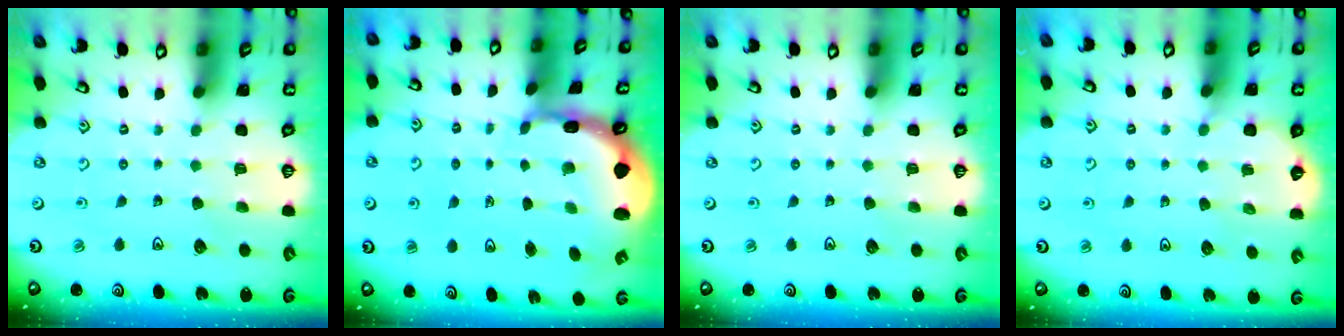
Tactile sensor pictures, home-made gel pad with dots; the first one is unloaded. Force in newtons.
{"total": 2.2, "press": 2.0, "slide": 1.0}
{"total": 0.0}
{"total": 3.1, "press": 2.5, "slide": 1.8}